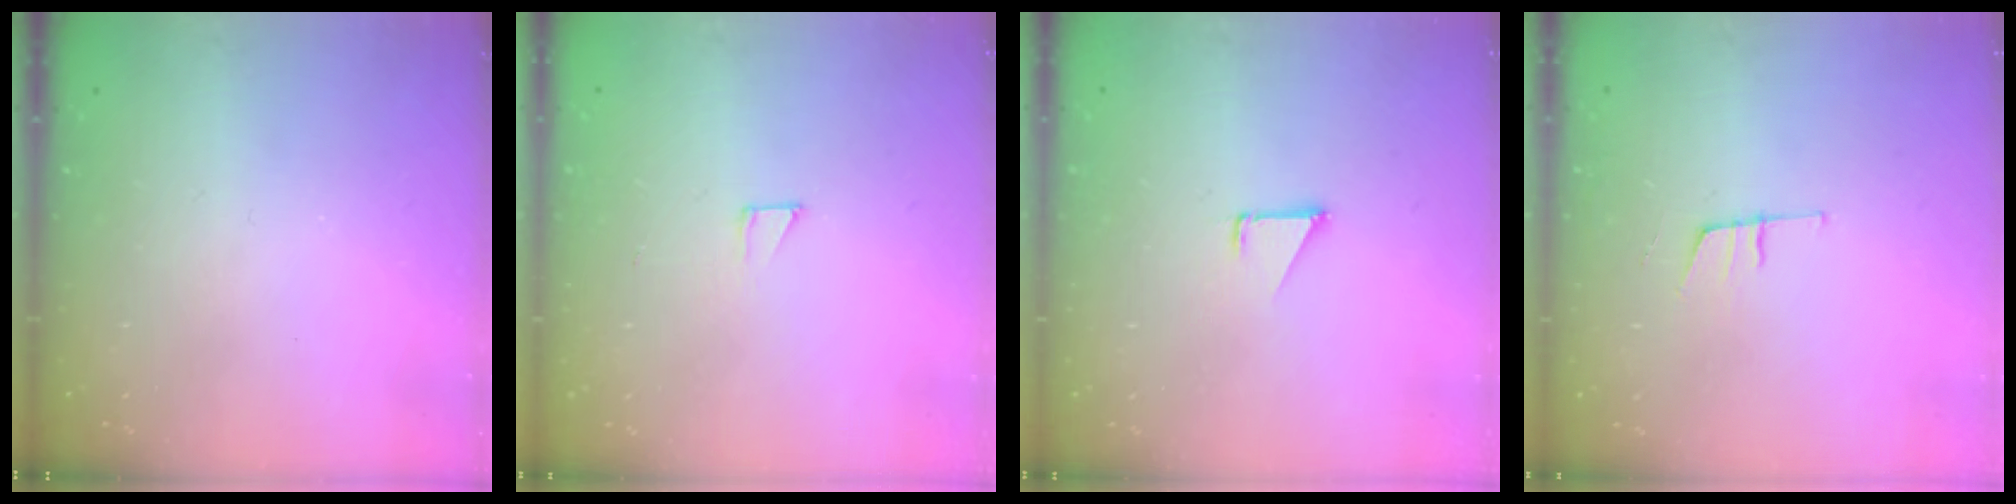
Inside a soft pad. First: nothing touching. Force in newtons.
{"total": 2.1, "press": 2.1, "slide": 0.1}
{"total": 1.5, "press": 1.5, "slide": 0.1}
{"total": 7.7, "press": 7.2, "slide": 2.8}